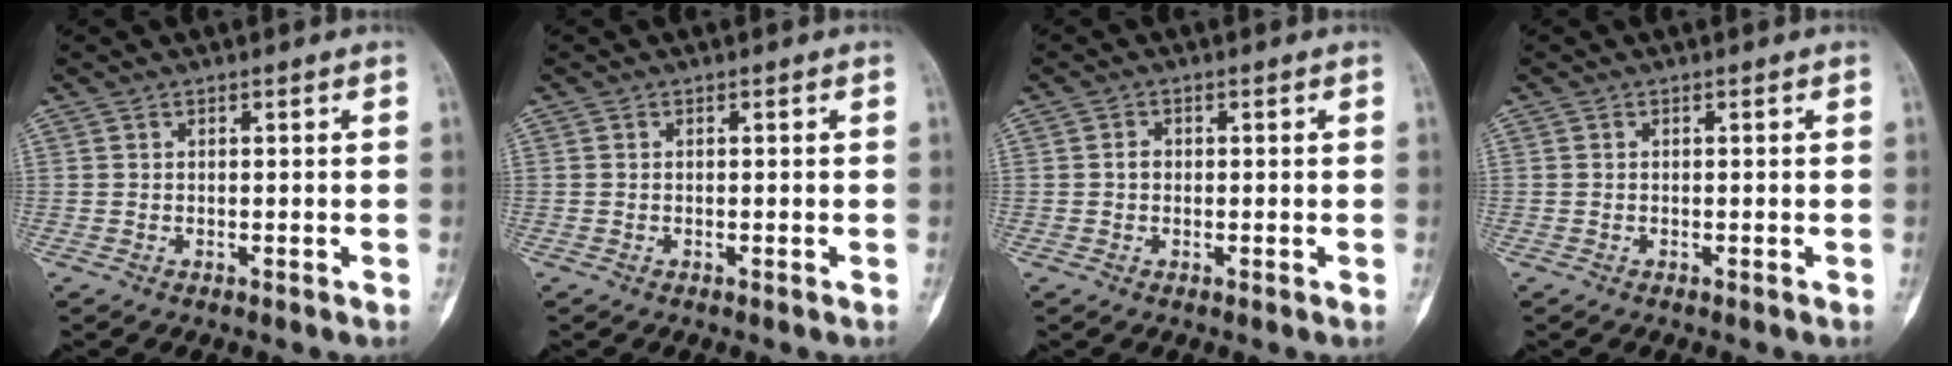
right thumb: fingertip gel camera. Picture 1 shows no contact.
{"total": 0.0}
{"total": 1.5, "force": [0.0, 1.3, 0.7], "torque": [-0.003, 0.005, -0.004]}
{"total": 0.0}